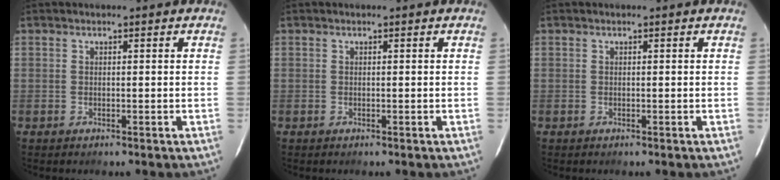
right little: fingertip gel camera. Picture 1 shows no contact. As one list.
[{"total": 0.0}, {"total": 0.0}]